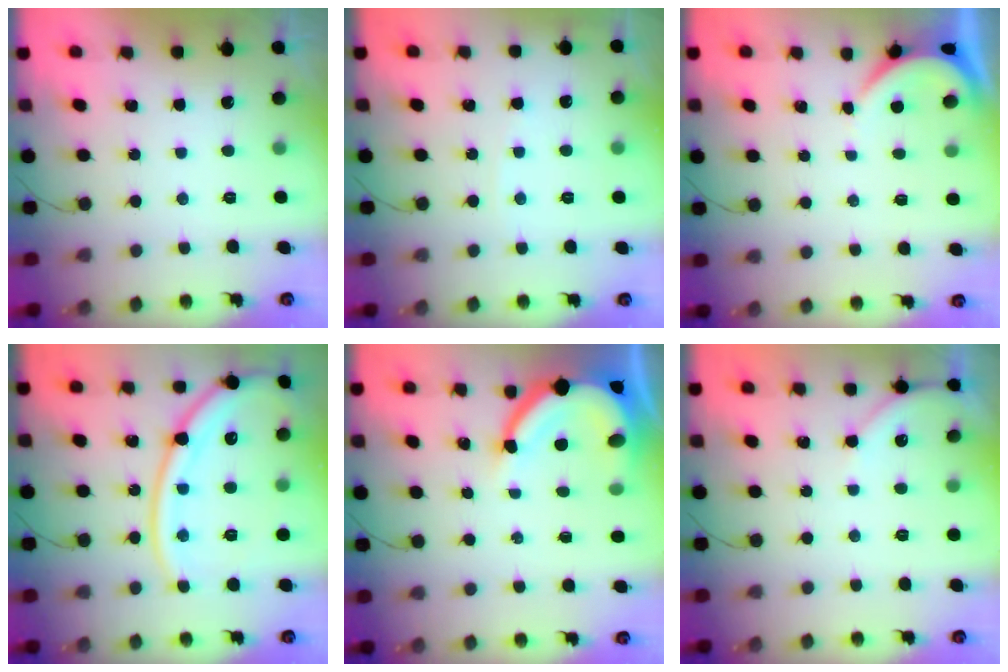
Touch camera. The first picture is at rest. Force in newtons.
{"total": 2.3, "press": 2.3, "slide": 0.3}
{"total": 2.9, "press": 2.8, "slide": 0.3}
{"total": 17.8, "press": 17.7, "slide": 2.0}
{"total": 10.1, "press": 10.0, "slide": 1.0}
{"total": 4.1, "press": 4.1, "slide": 0.6}